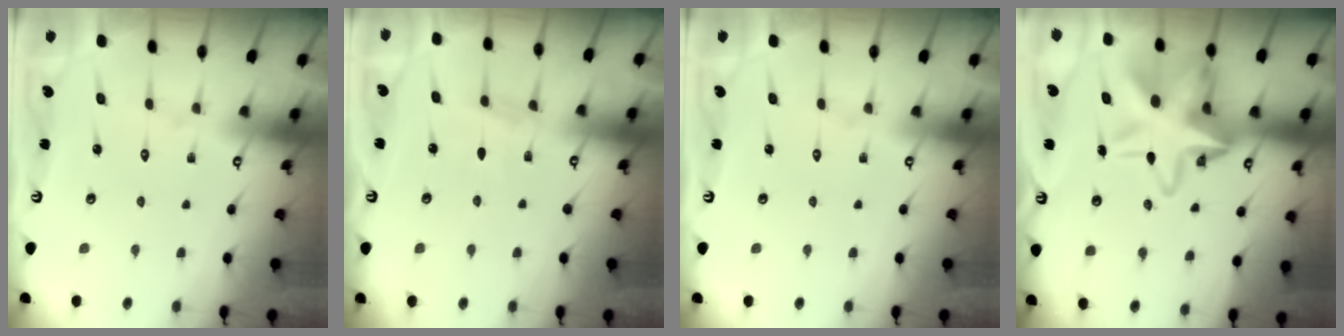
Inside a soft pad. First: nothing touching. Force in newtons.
{"total": 3.1, "press": 3.1, "slide": 0.4}
{"total": 0.0}
{"total": 16.6, "press": 16.2, "slide": 3.4}